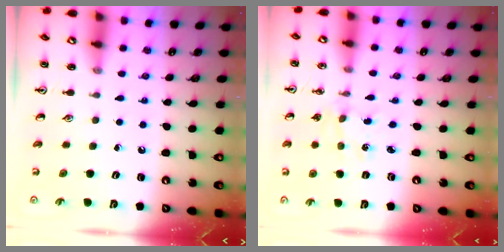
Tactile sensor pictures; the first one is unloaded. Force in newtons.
{"total": 0.9, "press": 0.9, "slide": 0.2}